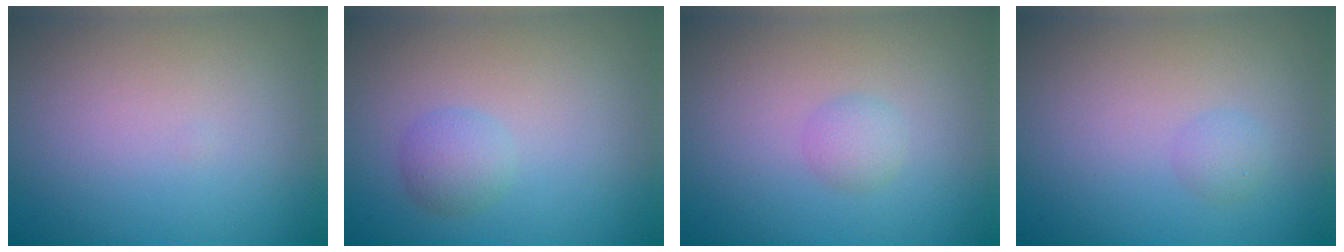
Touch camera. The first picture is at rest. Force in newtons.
{"total": 1.7, "press": 1.7, "slide": 0.0}
{"total": 1.3, "press": 1.3, "slide": 0.1}
{"total": 1.0, "press": 1.0, "slide": 0.0}